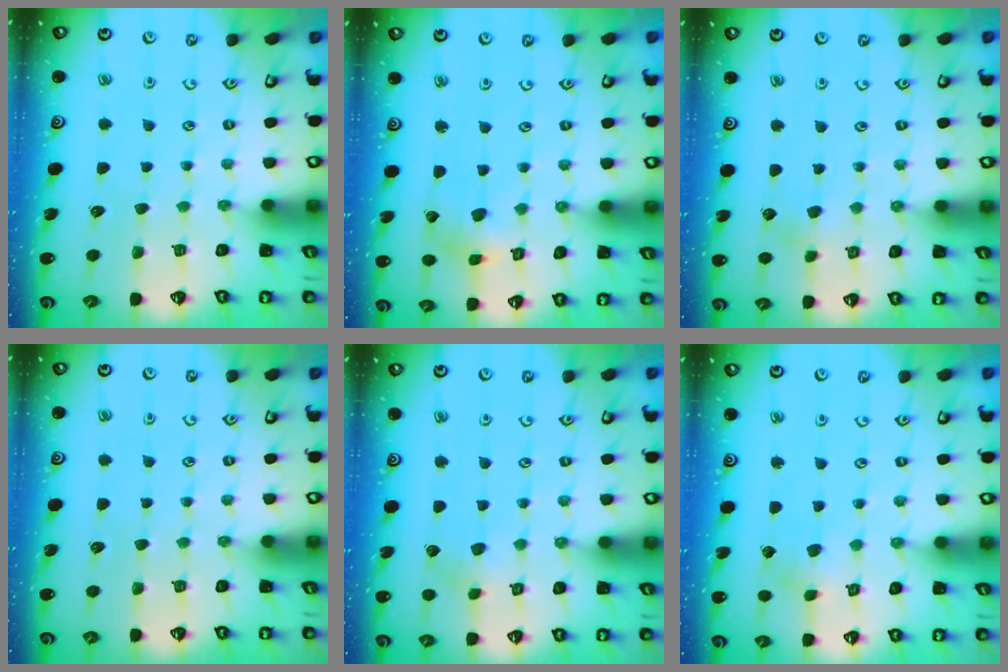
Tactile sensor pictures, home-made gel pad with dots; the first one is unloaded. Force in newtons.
{"total": 3.1, "press": 3.0, "slide": 0.4}
{"total": 1.8, "press": 1.7, "slide": 0.2}
{"total": 0.0}
{"total": 3.4, "press": 3.4, "slide": 0.5}
{"total": 2.0, "press": 2.0, "slide": 0.1}